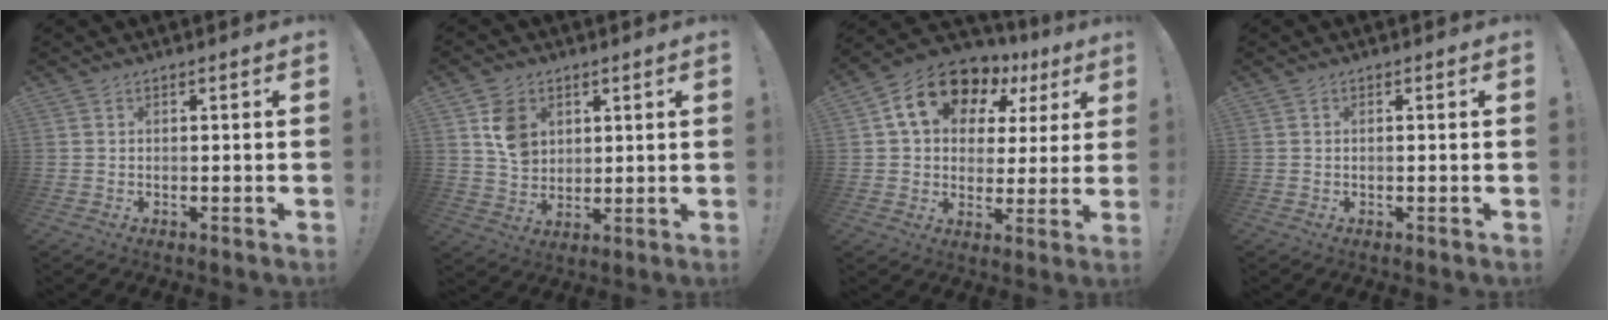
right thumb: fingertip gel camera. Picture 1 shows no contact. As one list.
[{"total": 9.5, "force": [3.6, 7.7, 4.2], "torque": [-0.050, -0.007, 0.072]}, {"total": 16.5, "force": [8.7, 10.5, 9.3], "torque": [-0.152, -0.039, 0.157]}, {"total": 0.5, "force": [-0.2, -0.1, 0.5], "torque": [-0.005, -0.002, -0.005]}]